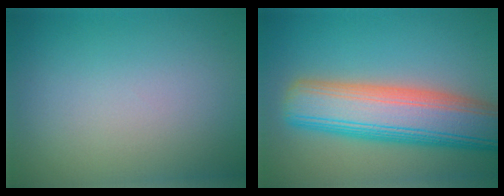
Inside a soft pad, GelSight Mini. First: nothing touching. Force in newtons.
{"total": 10.2, "press": 10.2, "slide": 0.5}